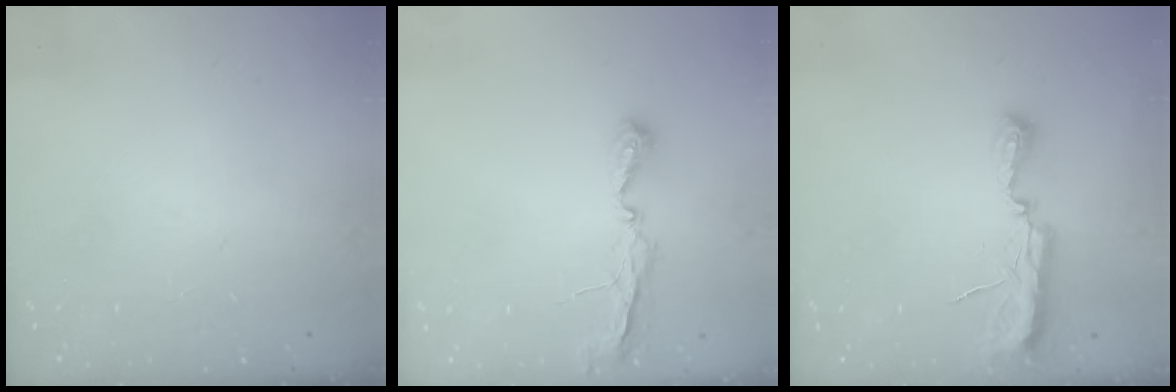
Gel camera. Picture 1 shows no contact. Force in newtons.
{"total": 5.8, "press": 5.8, "slide": 0.3}
{"total": 7.7, "press": 7.6, "slide": 1.0}